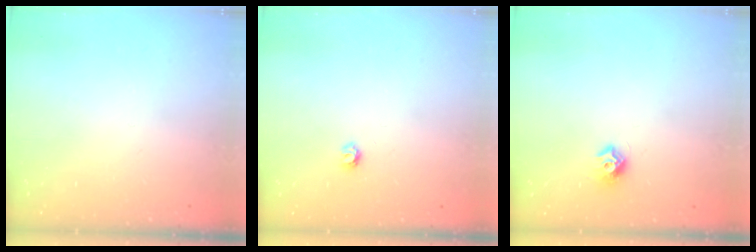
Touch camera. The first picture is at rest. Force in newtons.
{"total": 3.6, "press": 3.6, "slide": 0.3}
{"total": 7.7, "press": 7.7, "slide": 0.7}